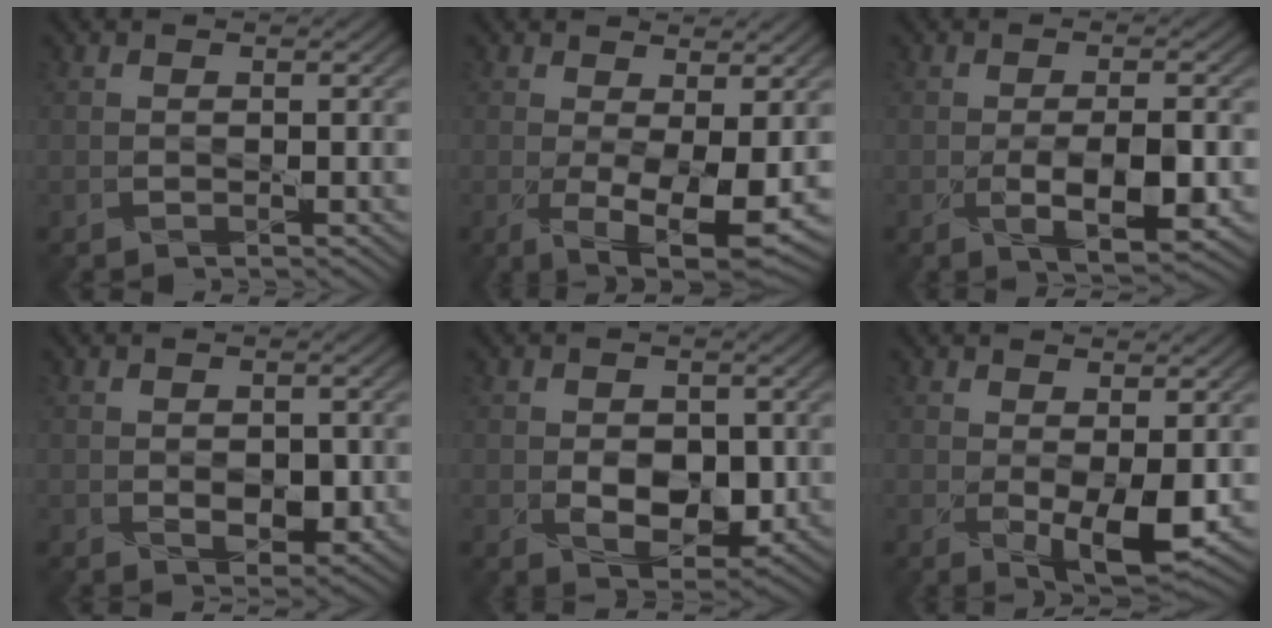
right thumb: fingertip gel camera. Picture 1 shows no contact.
{"total": 6.7, "force": [-0.7, 2.3, 6.2], "torque": [-0.124, -0.021, -0.004]}
{"total": 6.1, "force": [-1.6, 2.0, 5.5], "torque": [-0.098, -0.007, -0.021]}
{"total": 3.2, "force": [-0.4, 2.1, 2.3], "torque": [-0.038, -0.010, -0.003]}
{"total": 5.4, "force": [-0.6, 3.6, 4.0], "torque": [-0.068, -0.013, -0.008]}
{"total": 5.0, "force": [-0.2, 1.9, 4.6], "torque": [-0.087, -0.016, 0.004]}